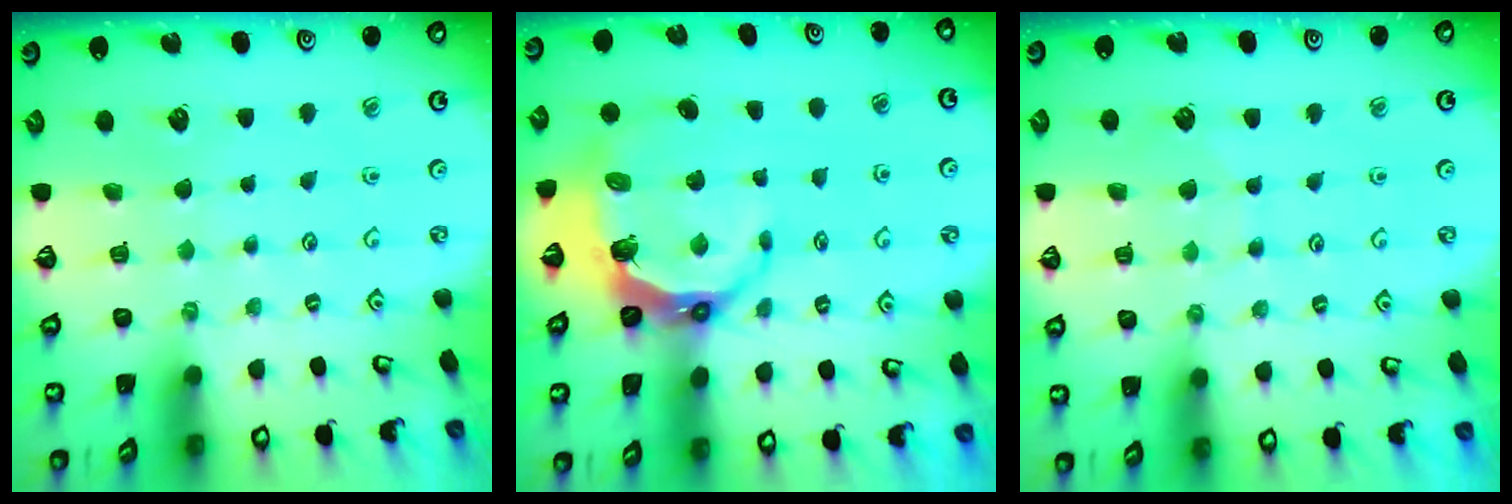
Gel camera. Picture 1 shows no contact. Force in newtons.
{"total": 8.2, "press": 7.0, "slide": 4.4}
{"total": 5.1, "press": 5.1, "slide": 0.5}